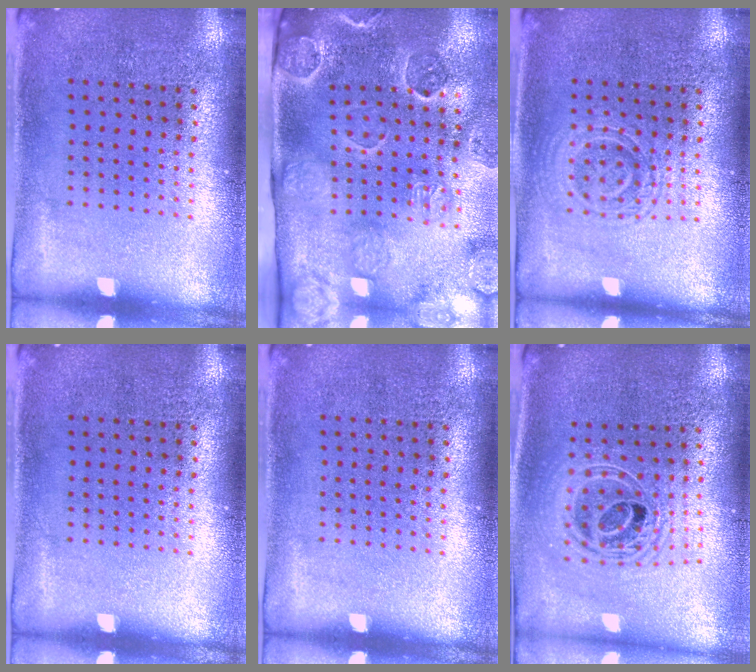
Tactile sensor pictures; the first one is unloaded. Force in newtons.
{"total": 3.2, "press": 3.1, "slide": 0.7}
{"total": 1.1, "press": 1.0, "slide": 0.3}
{"total": 0.0}
{"total": 0.0}
{"total": 2.2, "press": 1.7, "slide": 1.5}